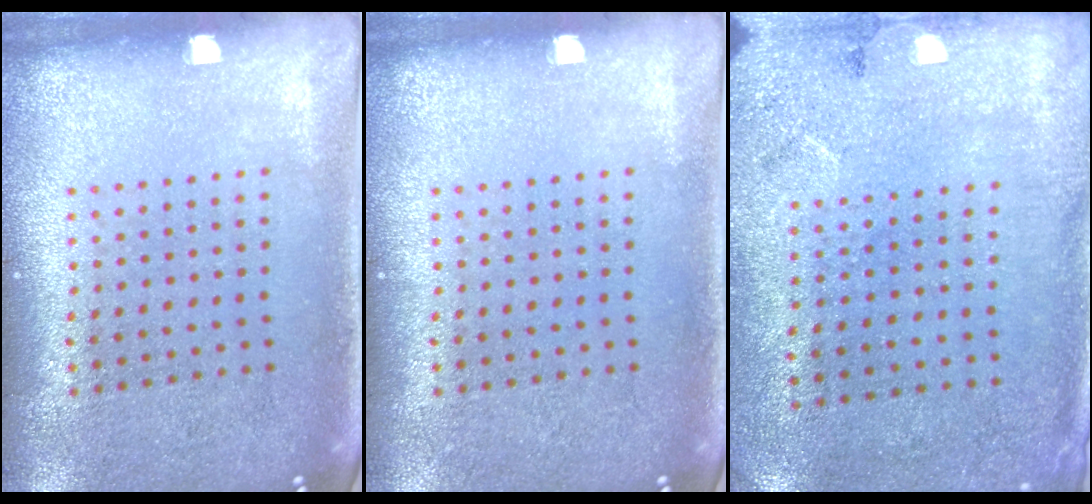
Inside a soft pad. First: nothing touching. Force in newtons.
{"total": 0.0}
{"total": 2.7, "press": 2.2, "slide": 1.6}